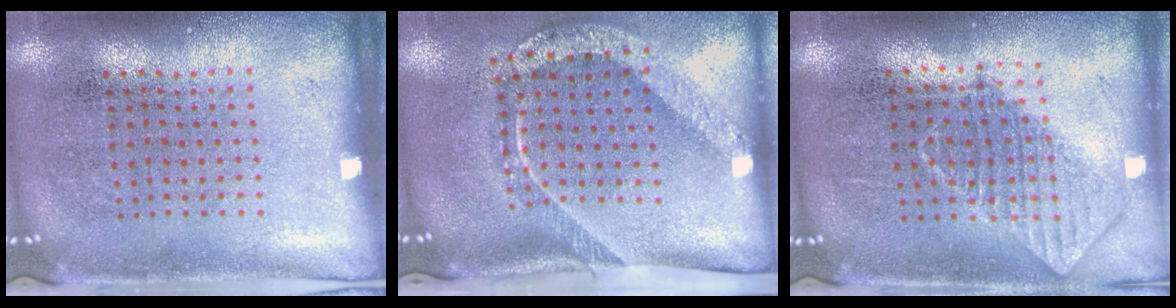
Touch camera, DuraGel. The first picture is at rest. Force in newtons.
{"total": 2.4, "press": 1.7, "slide": 1.7}
{"total": 0.8, "press": 0.8, "slide": 0.1}